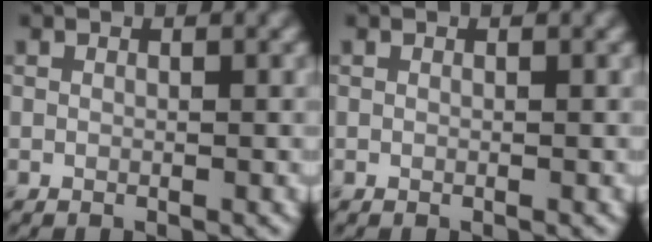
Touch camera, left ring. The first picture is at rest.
{"total": 0.0}